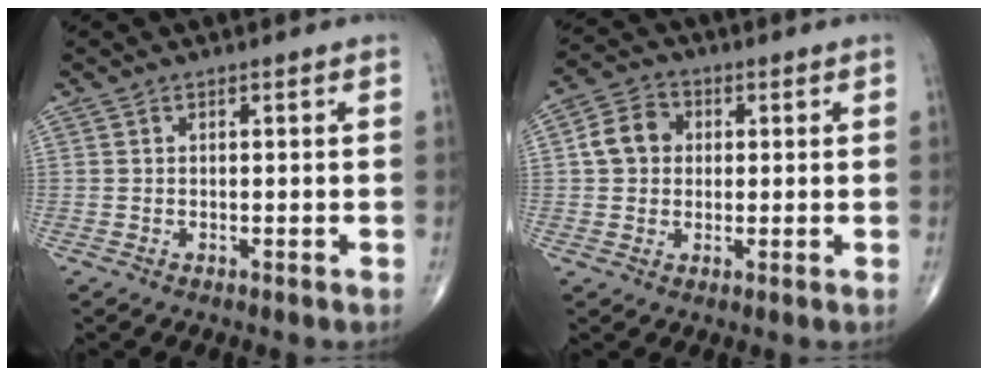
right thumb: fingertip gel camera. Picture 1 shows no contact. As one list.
[{"total": 6.9, "force": [0.8, 5.8, 3.6], "torque": [-0.054, 0.013, 0.006]}]